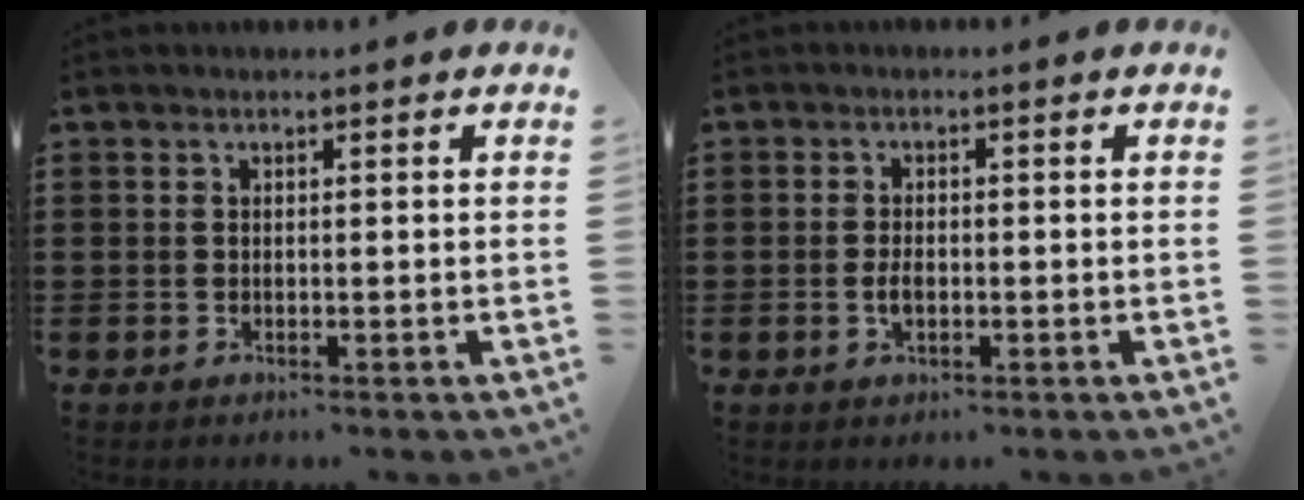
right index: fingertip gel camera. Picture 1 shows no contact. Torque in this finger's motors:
{"motor_torque": [2.13, 0.01, 0.34, 0.05]}